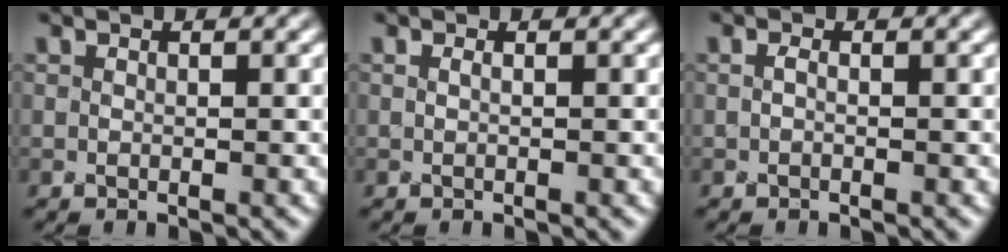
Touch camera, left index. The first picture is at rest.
{"total": 0.0}
{"total": 0.6, "force": [-0.5, 0.1, 0.3], "torque": [-0.006, 0.003, -0.003]}